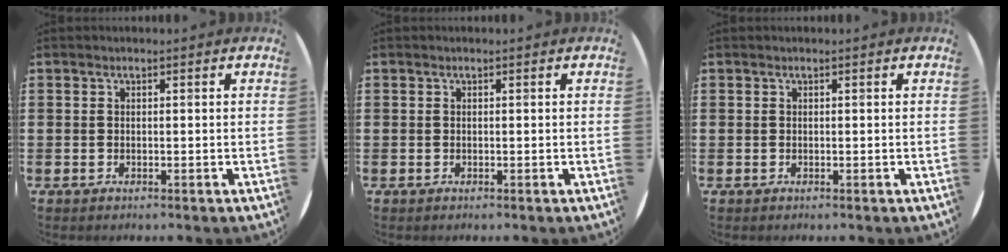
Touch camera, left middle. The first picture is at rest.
{"total": 0.0}
{"total": 0.0}